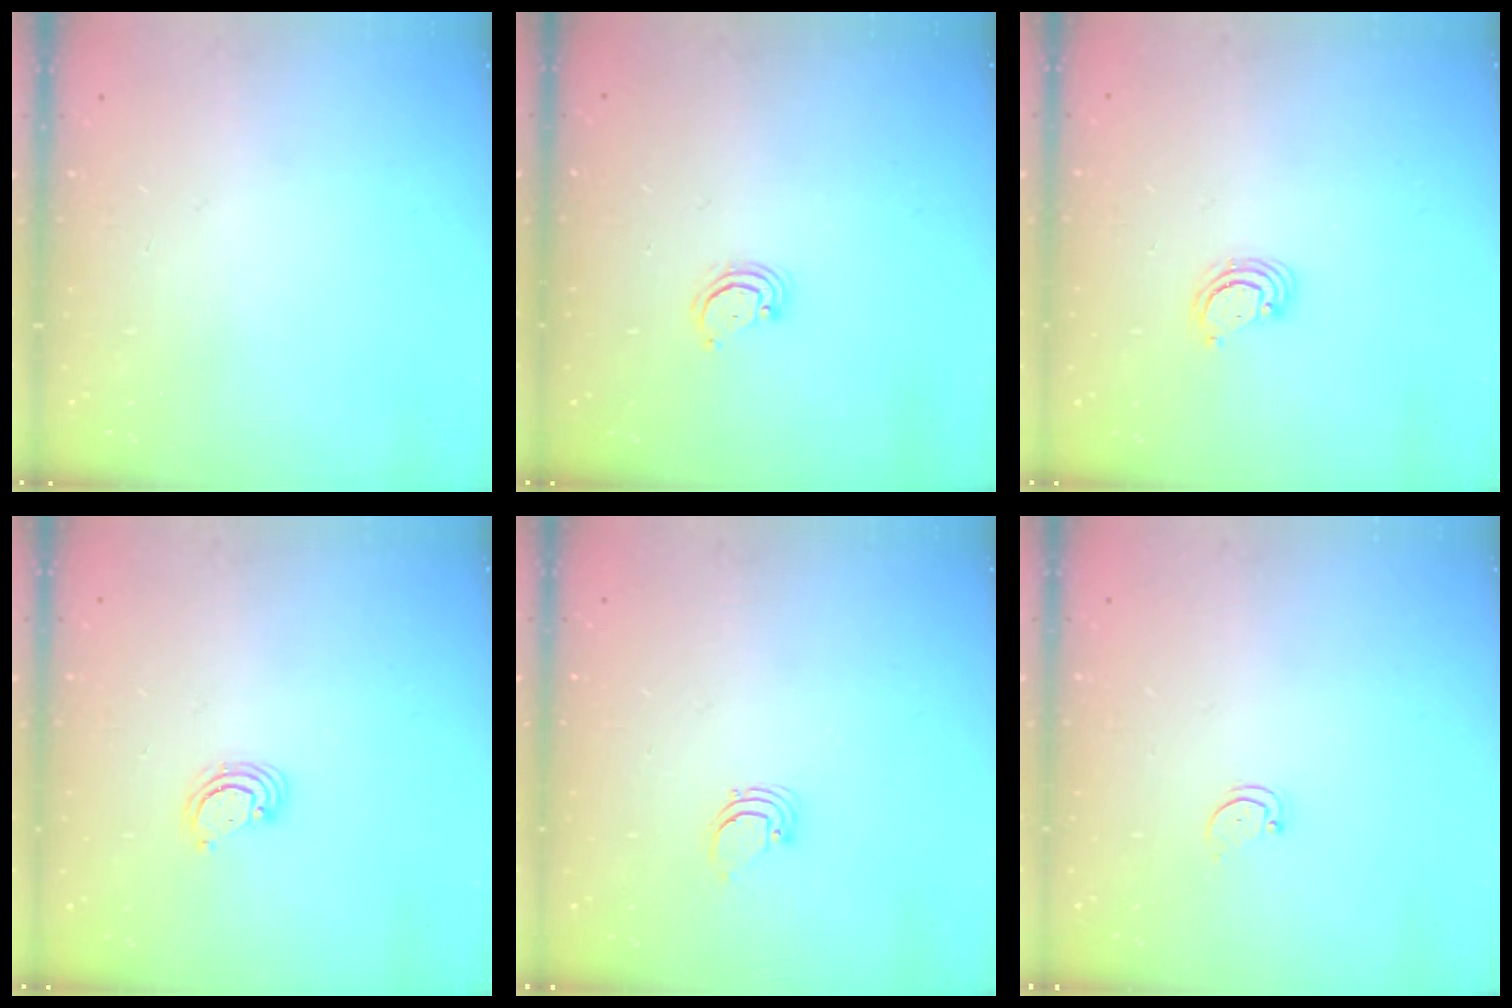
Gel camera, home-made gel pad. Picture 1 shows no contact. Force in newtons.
{"total": 2.9, "press": 2.9, "slide": 0.2}
{"total": 2.4, "press": 2.4, "slide": 0.2}
{"total": 2.4, "press": 2.4, "slide": 0.2}
{"total": 1.7, "press": 1.7, "slide": 0.1}
{"total": 1.6, "press": 1.6, "slide": 0.4}